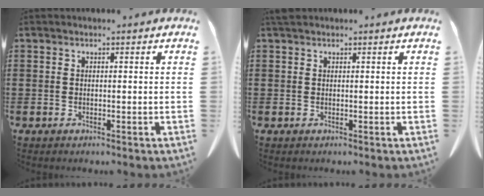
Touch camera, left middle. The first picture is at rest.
{"total": 0.9, "force": [0.7, 0.4, 0.3], "torque": [-0.011, 0.001, 0.014]}